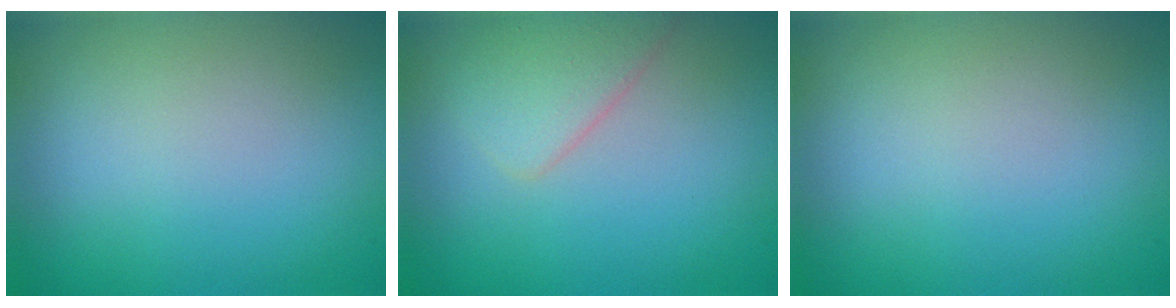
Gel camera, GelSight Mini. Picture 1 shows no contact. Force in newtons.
{"total": 2.6, "press": 2.6, "slide": 0.1}
{"total": 0.0}